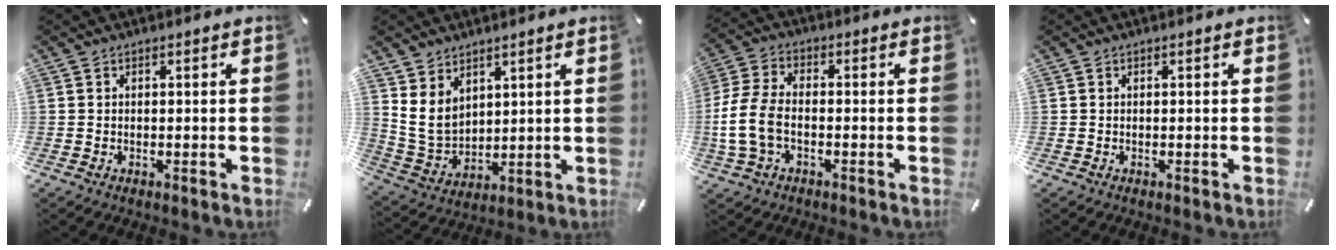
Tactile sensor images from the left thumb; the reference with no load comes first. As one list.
[{"total": 8.3, "force": [4.3, 6.5, 2.8], "torque": [-0.082, -0.026, 0.085]}, {"total": 9.0, "force": [-2.6, 5.4, 6.7], "torque": [-0.153, 0.003, -0.047]}, {"total": 0.0}]